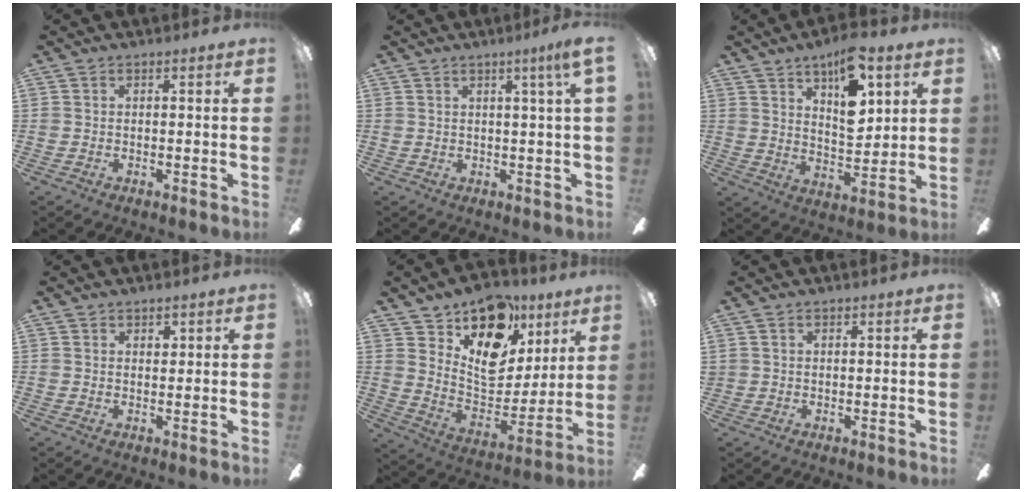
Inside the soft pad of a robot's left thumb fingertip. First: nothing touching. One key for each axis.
{"total": 4.0, "fx": 2.2, "fy": -0.6, "fz": 3.2, "tx": -0.060, "ty": -0.008, "tz": 0.035}
{"total": 13.1, "fx": 7.8, "fy": 5.5, "fz": 9.0, "tx": -0.130, "ty": -0.037, "tz": 0.133}
{"total": 1.9, "fx": 1.5, "fy": 1.1, "fz": 0.6, "tx": 0.004, "ty": -0.008, "tz": 0.025}
{"total": 17.1, "fx": 10.8, "fy": 10.5, "fz": 8.2, "tx": -0.127, "ty": -0.076, "tz": 0.196}
{"total": 0.9, "fx": 0.6, "fy": 0.7, "fz": -0.1, "tx": 0.003, "ty": 0.000, "tz": 0.012}